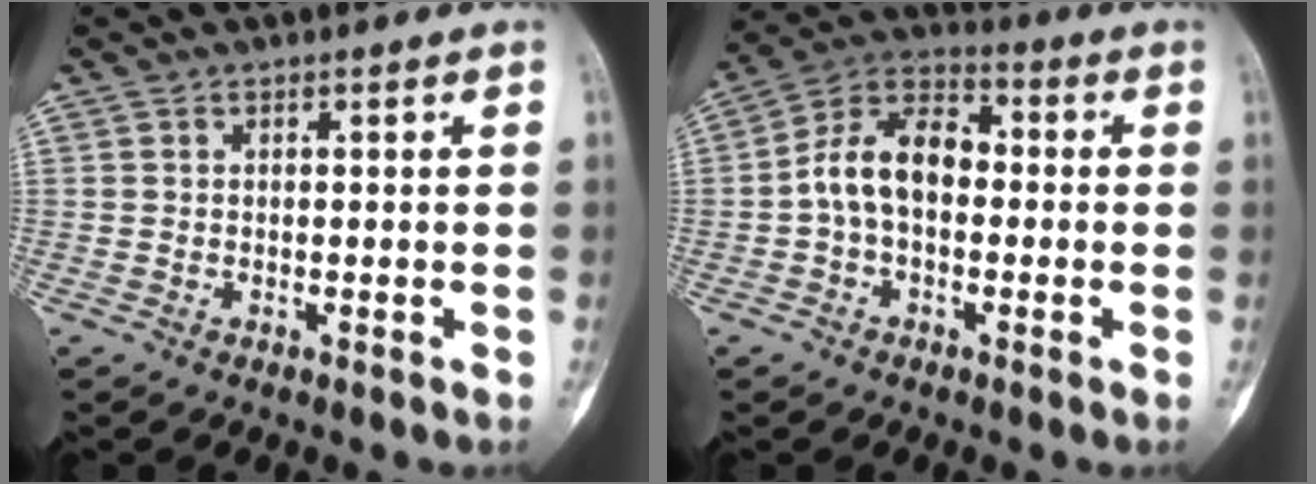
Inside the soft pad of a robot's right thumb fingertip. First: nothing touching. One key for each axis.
{"total": 11.1, "fx": -0.7, "fy": 7.2, "fz": 8.4, "tx": -0.134, "ty": 0.038, "tz": -0.027}